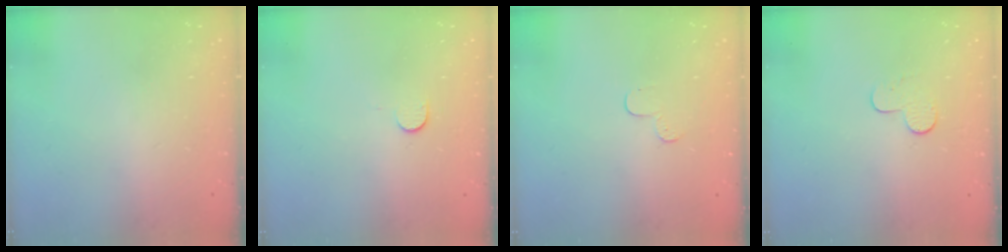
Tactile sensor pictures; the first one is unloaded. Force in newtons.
{"total": 6.1, "press": 6.1, "slide": 0.6}
{"total": 3.2, "press": 3.2, "slide": 0.3}
{"total": 5.0, "press": 5.0, "slide": 0.5}